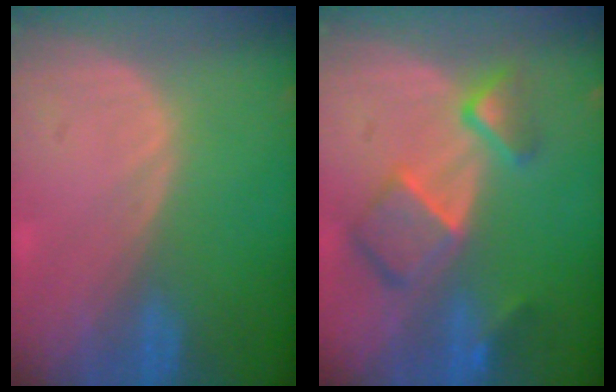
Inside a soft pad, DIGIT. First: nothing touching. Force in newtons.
{"total": 7.8, "press": 6.8, "slide": 3.9}